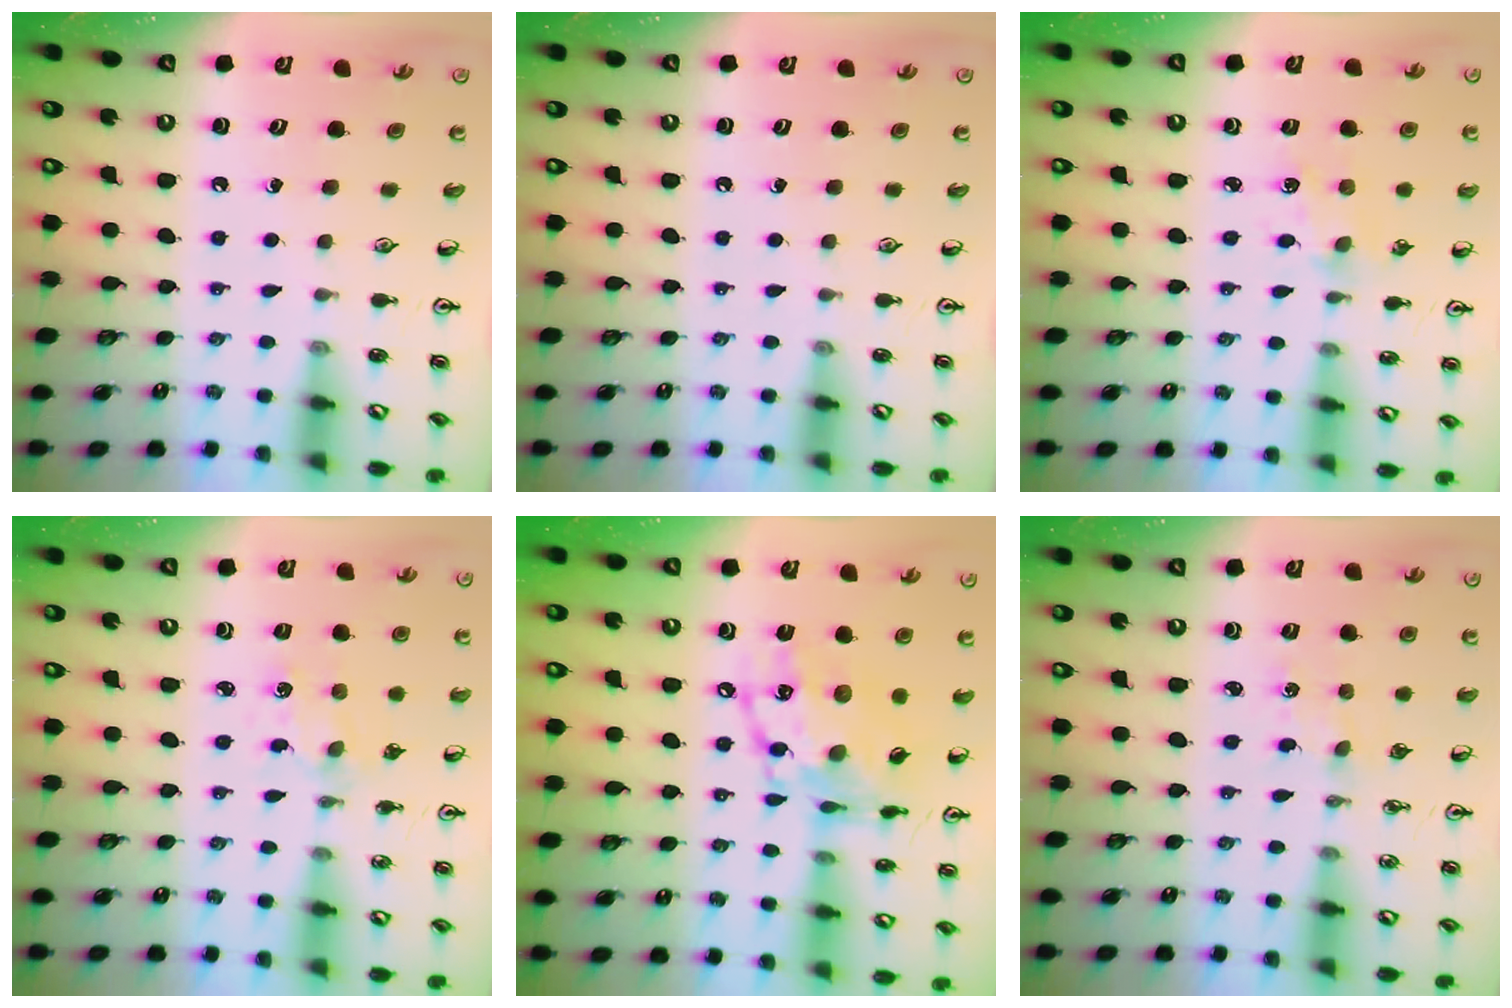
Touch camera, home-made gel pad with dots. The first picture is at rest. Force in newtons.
{"total": 0.0}
{"total": 2.7, "press": 2.7, "slide": 0.4}
{"total": 2.0, "press": 1.9, "slide": 0.4}
{"total": 14.9, "press": 14.8, "slide": 1.4}
{"total": 0.0}